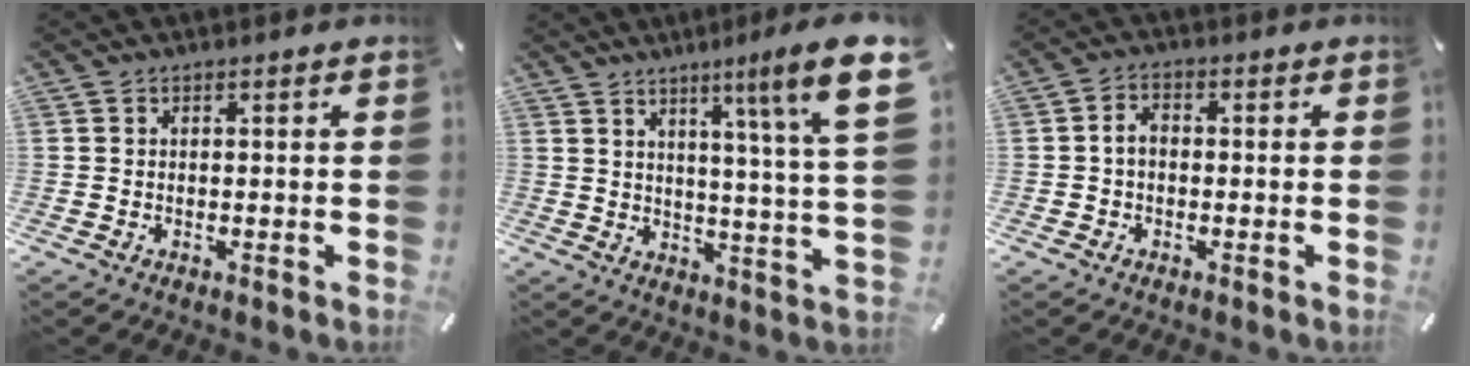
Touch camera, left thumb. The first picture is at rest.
{"total": 13.8, "force": [7.6, 0.0, 11.6], "torque": [-0.172, -0.052, 0.106]}
{"total": 3.0, "force": [-0.5, 2.1, 2.1], "torque": [-0.047, 0.006, -0.013]}